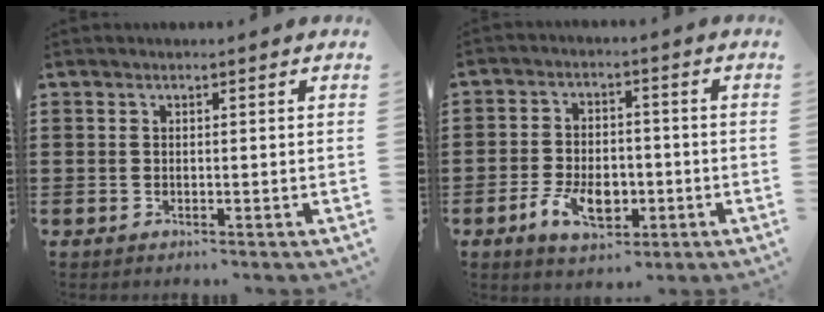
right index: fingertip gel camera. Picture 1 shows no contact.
{"total": 7.0, "force": [-2.5, 4.4, 4.8], "torque": [-0.092, 0.005, -0.048]}